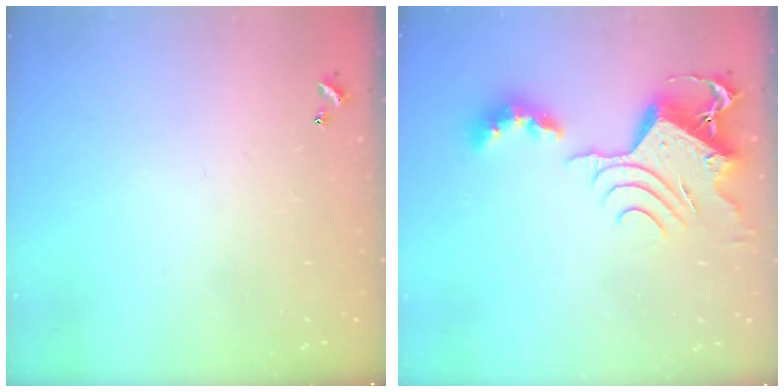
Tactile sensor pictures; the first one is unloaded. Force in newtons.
{"total": 10.3, "press": 10.3, "slide": 1.1}